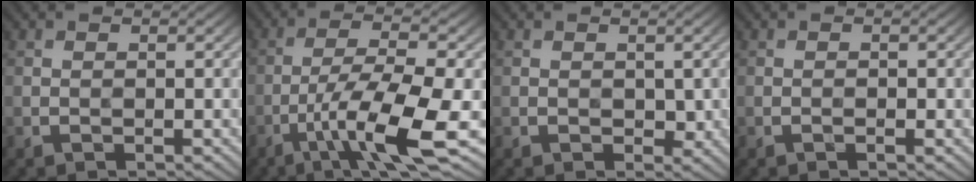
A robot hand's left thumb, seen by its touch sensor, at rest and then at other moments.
{"total": 11.0, "force": [-4.5, 2.2, 9.8], "torque": [-0.168, -0.005, -0.081]}
{"total": 1.3, "force": [0.0, 0.9, 0.8], "torque": [-0.009, -0.001, 0.003]}
{"total": 0.6, "force": [-0.3, 0.1, 0.5], "torque": [-0.005, 0.001, -0.005]}